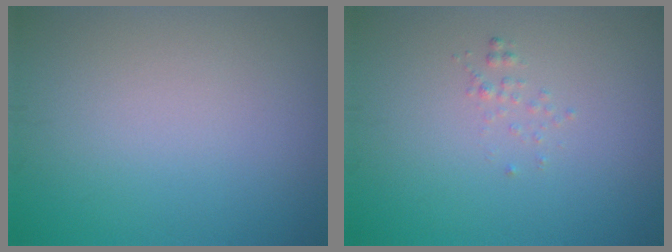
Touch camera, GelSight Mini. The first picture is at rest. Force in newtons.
{"total": 0.6, "press": 0.6, "slide": 0.1}